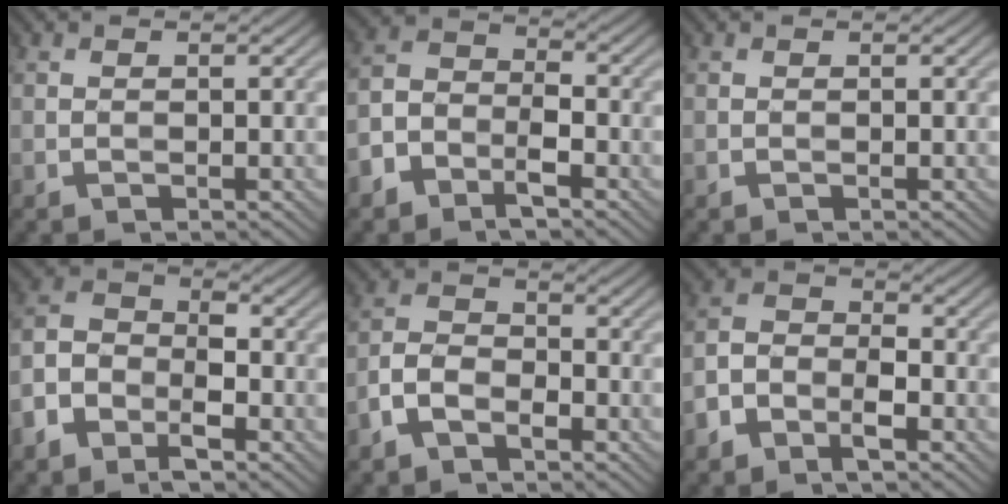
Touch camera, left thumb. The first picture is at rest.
{"total": 6.2, "force": [-3.7, 3.5, 3.4], "torque": [-0.062, 0.004, -0.082]}
{"total": 0.0}
{"total": 7.3, "force": [-3.9, 4.4, 4.3], "torque": [-0.089, 0.002, -0.085]}
{"total": 4.4, "force": [-2.7, 2.4, 2.6], "torque": [-0.050, 0.004, -0.063]}
{"total": 5.6, "force": [-3.2, 3.3, 3.3], "torque": [-0.059, 0.003, -0.073]}